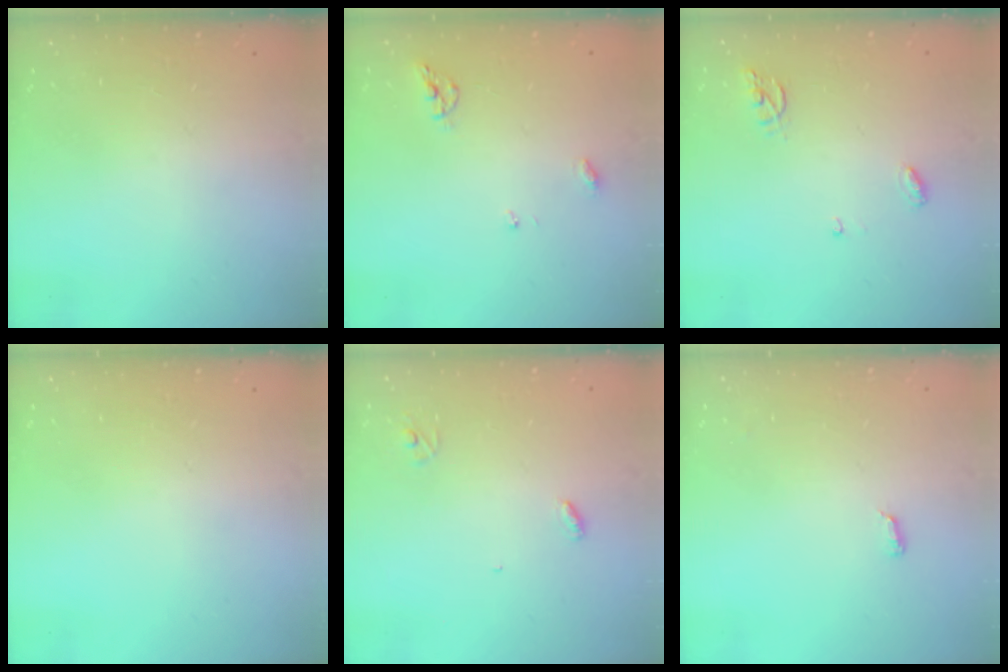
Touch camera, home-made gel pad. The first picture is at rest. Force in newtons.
{"total": 5.9, "press": 5.9, "slide": 0.6}
{"total": 5.3, "press": 5.3, "slide": 0.3}
{"total": 0.0}
{"total": 3.2, "press": 3.2, "slide": 0.3}
{"total": 6.4, "press": 3.8, "slide": 5.1}